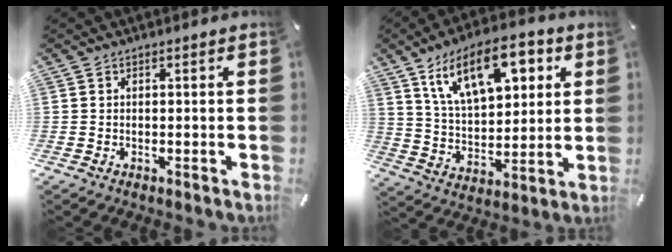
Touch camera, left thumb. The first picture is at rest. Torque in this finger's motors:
{"motor_torque": [2.50, 2.51, 1.40, -1.37, 0.22]}